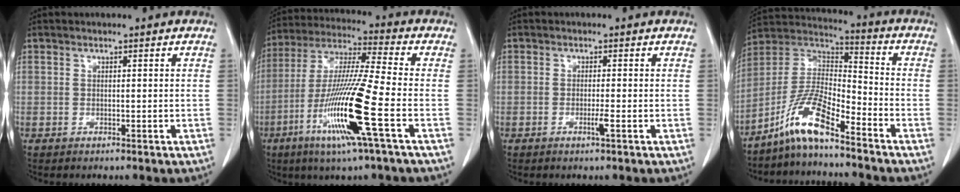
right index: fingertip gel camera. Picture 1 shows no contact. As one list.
[{"total": 16.6, "force": [-5.8, -0.7, 15.5], "torque": [-0.317, -0.023, -0.117]}, {"total": 1.6, "force": [-0.6, -0.2, 1.5], "torque": [-0.029, -0.004, -0.012]}, {"total": 10.6, "force": [-7.7, 1.2, 7.3], "torque": [-0.152, 0.015, -0.151]}]